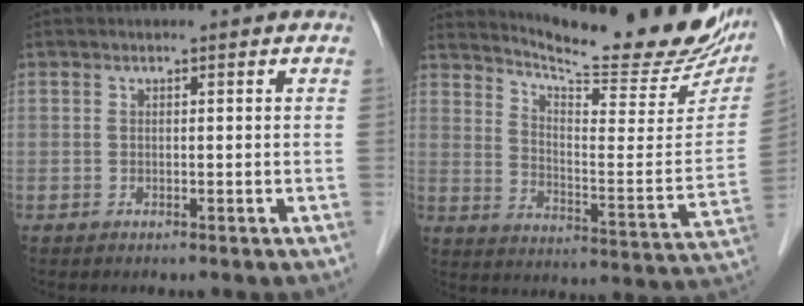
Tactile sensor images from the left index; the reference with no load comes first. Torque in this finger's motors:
{"motor_torque": [0.92, -1.22, 0.12, 0.04]}